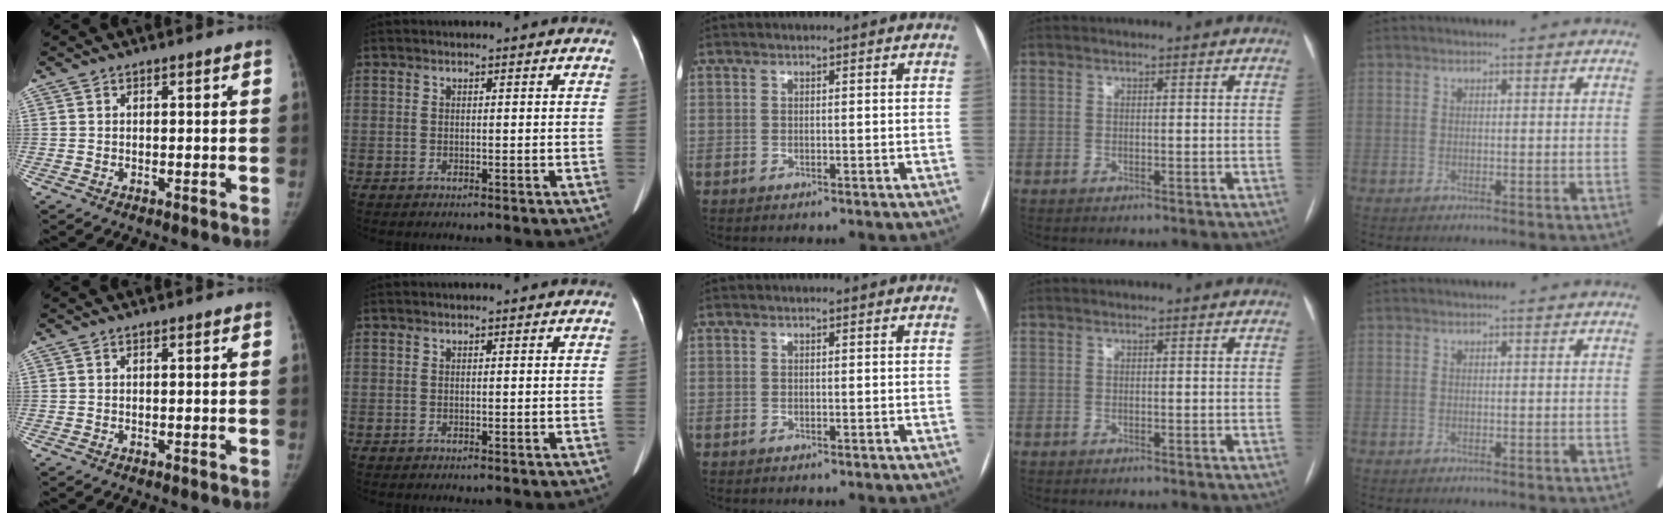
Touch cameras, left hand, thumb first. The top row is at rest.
{}